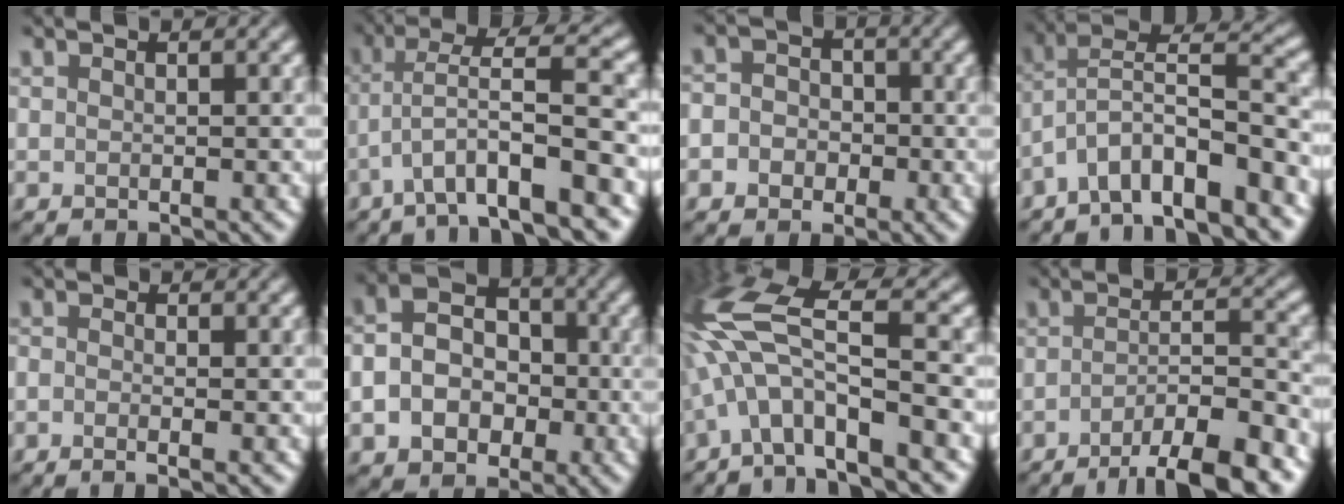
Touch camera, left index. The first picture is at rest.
{"total": 7.6, "force": [-2.6, 1.2, 7.0], "torque": [-0.112, 0.040, -0.037]}
{"total": 2.5, "force": [-1.0, 2.2, 0.5], "torque": [0.011, 0.012, -0.015]}
{"total": 7.8, "force": [-4.9, 2.0, 5.7], "torque": [-0.086, 0.032, -0.081]}
{"total": 1.4, "force": [-0.5, 0.6, 1.2], "torque": [-0.005, 0.007, -0.012]}
{"total": 6.0, "force": [-1.3, 4.6, 3.6], "torque": [-0.071, 0.012, -0.020]}
{"total": 10.1, "force": [-2.2, 2.6, 9.5], "torque": [-0.195, 0.033, -0.032]}
{"total": 8.7, "force": [-5.5, 1.8, 6.5], "torque": [-0.083, 0.019, -0.072]}